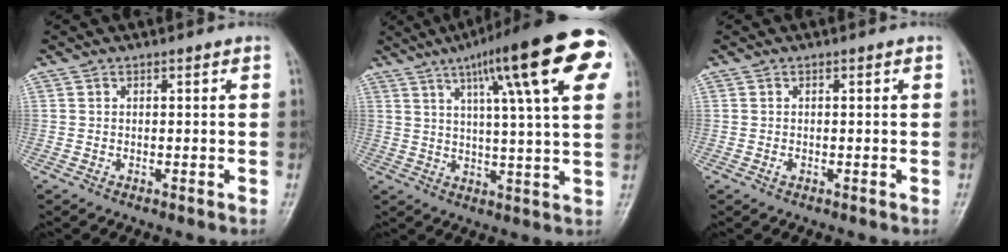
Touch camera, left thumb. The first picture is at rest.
{"total": 21.3, "force": [9.3, 3.8, 18.7], "torque": [-0.259, 0.002, 0.127]}
{"total": 0.7, "force": [-0.2, 0.4, 0.5], "torque": [-0.006, -0.001, -0.004]}